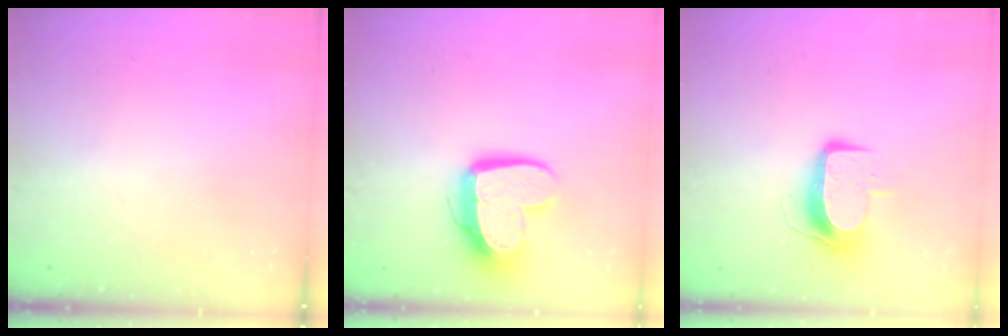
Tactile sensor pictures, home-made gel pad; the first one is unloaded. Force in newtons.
{"total": 13.5, "press": 13.5, "slide": 1.1}
{"total": 10.1, "press": 10.1, "slide": 0.9}